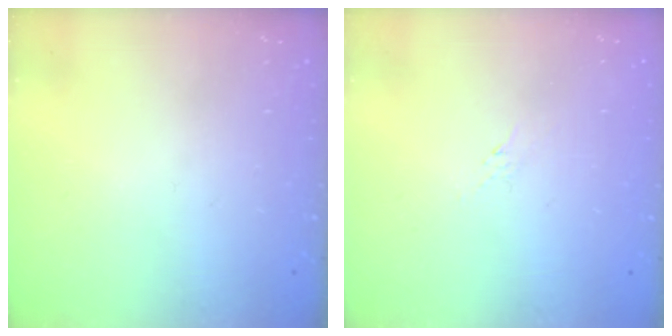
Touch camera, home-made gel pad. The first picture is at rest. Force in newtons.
{"total": 2.8, "press": 2.7, "slide": 0.6}